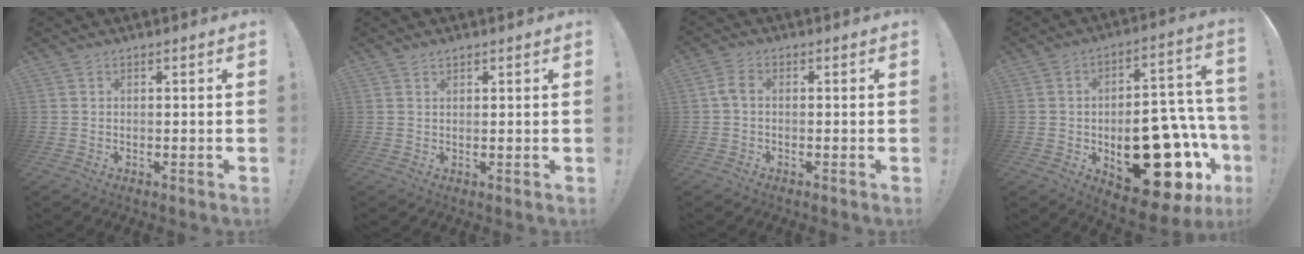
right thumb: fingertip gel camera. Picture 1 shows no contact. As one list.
[{"total": 1.3, "force": [1.0, 0.5, 0.6], "torque": [-0.003, -0.004, 0.018]}, {"total": 3.1, "force": [-0.1, 1.8, 2.5], "torque": [-0.055, 0.008, -0.001]}, {"total": 25.3, "force": [-7.0, 13.8, 20.1], "torque": [-0.270, 0.043, -0.086]}]